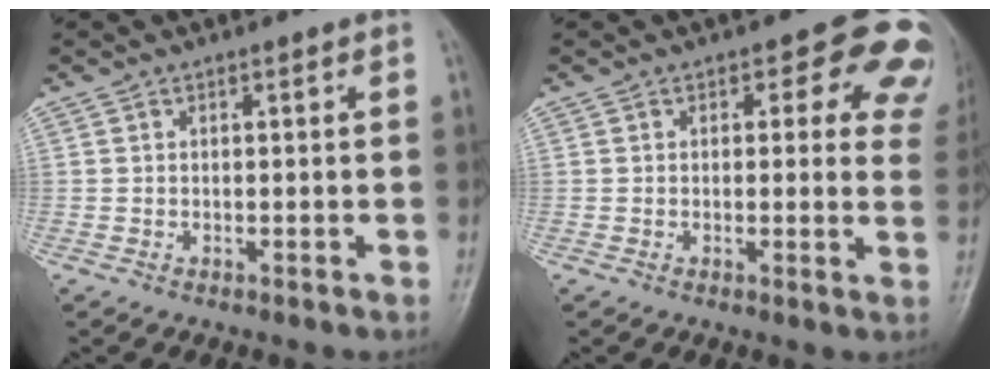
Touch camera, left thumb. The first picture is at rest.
{"total": 10.0, "force": [5.2, 5.4, 6.6], "torque": [-0.020, -0.018, 0.039]}